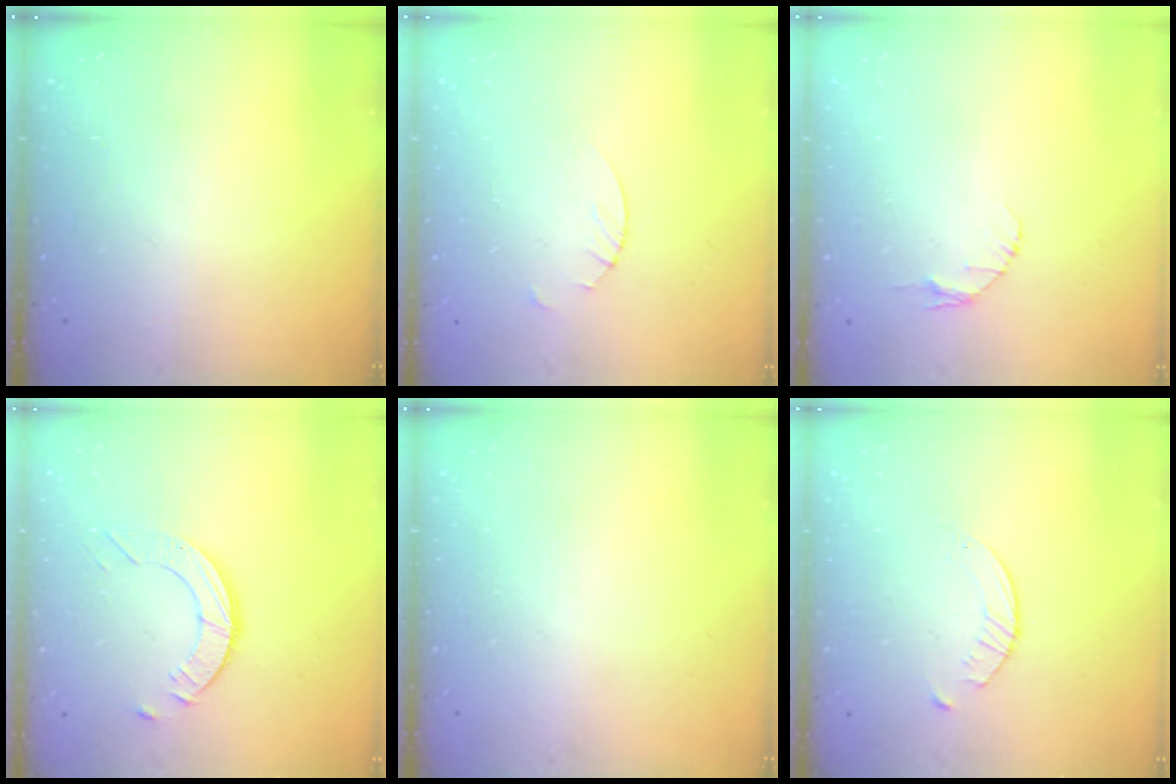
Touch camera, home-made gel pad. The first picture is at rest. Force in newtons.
{"total": 1.9, "press": 1.9, "slide": 0.2}
{"total": 4.0, "press": 4.0, "slide": 0.6}
{"total": 6.0, "press": 6.0, "slide": 0.5}
{"total": 0.0}
{"total": 3.1, "press": 3.0, "slide": 0.4}